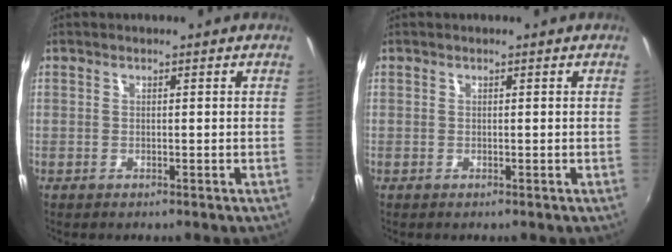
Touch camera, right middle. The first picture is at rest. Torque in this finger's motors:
{"motor_torque": [0.00, 0.00, 0.00, 0.00]}